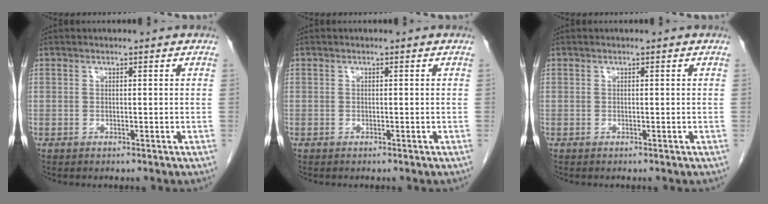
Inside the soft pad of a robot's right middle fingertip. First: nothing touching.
{"total": 0.0}
{"total": 0.0}